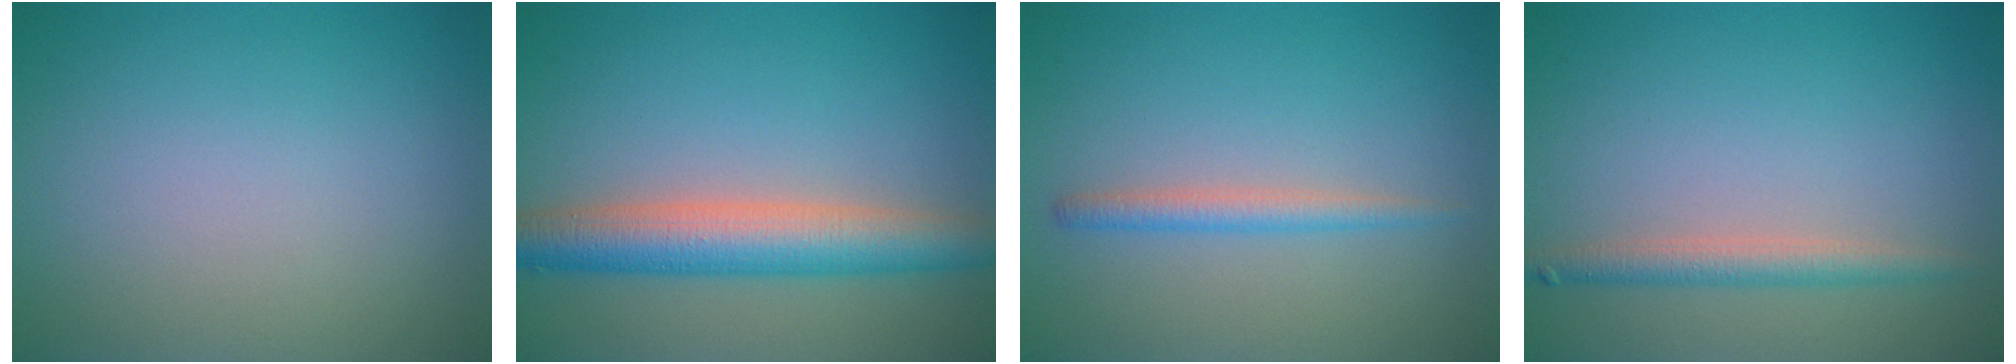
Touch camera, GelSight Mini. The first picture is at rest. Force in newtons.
{"total": 6.0, "press": 6.0, "slide": 0.1}
{"total": 1.8, "press": 1.8, "slide": 0.1}
{"total": 2.2, "press": 2.2, "slide": 0.1}